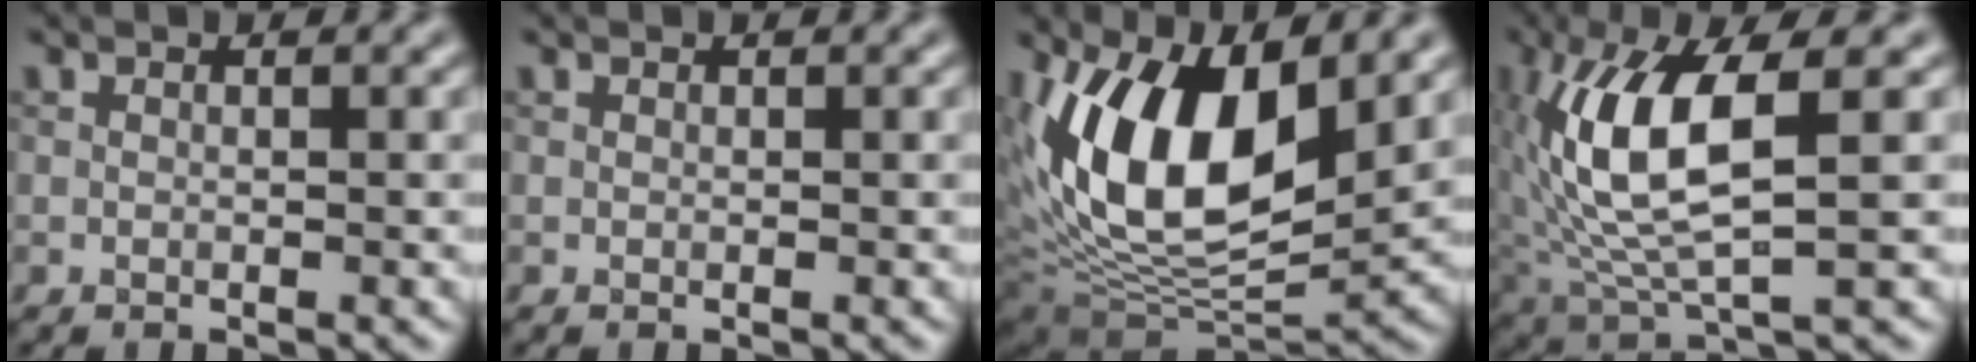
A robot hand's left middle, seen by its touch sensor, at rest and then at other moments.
{"total": 0.0}
{"total": 12.6, "force": [3.4, 6.4, 10.4], "torque": [-0.182, -0.009, 0.056]}
{"total": 8.9, "force": [1.4, 3.0, 8.3], "torque": [-0.178, 0.002, 0.028]}